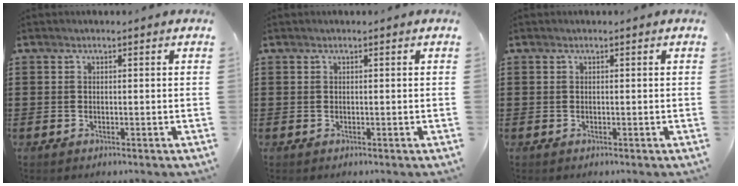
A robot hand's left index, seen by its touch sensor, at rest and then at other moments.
{"total": 0.0}
{"total": 0.0}